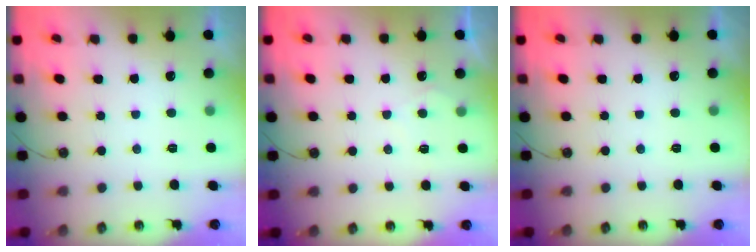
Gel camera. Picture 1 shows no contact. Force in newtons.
{"total": 3.3, "press": 3.2, "slide": 0.5}
{"total": 0.0}